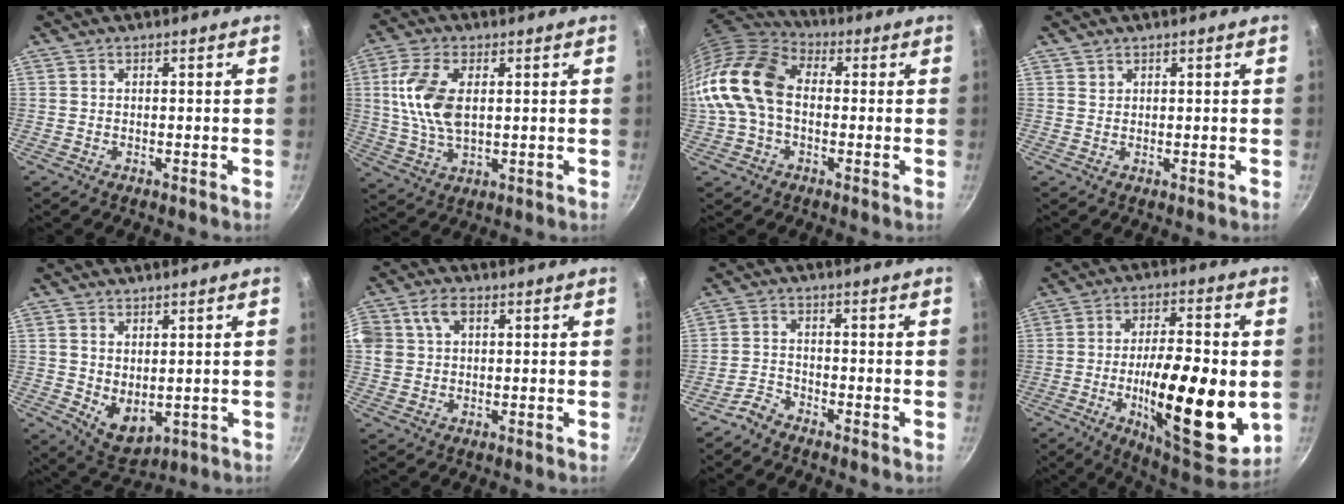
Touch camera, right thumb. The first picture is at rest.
{"total": 11.0, "force": [1.9, 6.0, 9.0], "torque": [-0.177, -0.003, 0.037]}
{"total": 16.8, "force": [-0.6, 11.9, 11.8], "torque": [-0.213, 0.040, -0.028]}
{"total": 0.9, "force": [0.7, 0.5, 0.1], "torque": [0.004, 0.000, 0.015]}
{"total": 6.6, "force": [1.0, 4.3, 4.9], "torque": [-0.065, -0.024, 0.035]}
{"total": 7.4, "force": [2.3, 5.3, 4.6], "torque": [-0.085, 0.013, 0.038]}
{"total": 2.9, "force": [-2.6, 1.0, 0.6], "torque": [-0.015, 0.024, -0.058]}
{"total": 23.6, "force": [-4.1, 8.5, 21.6], "torque": [-0.307, 0.002, -0.060]}